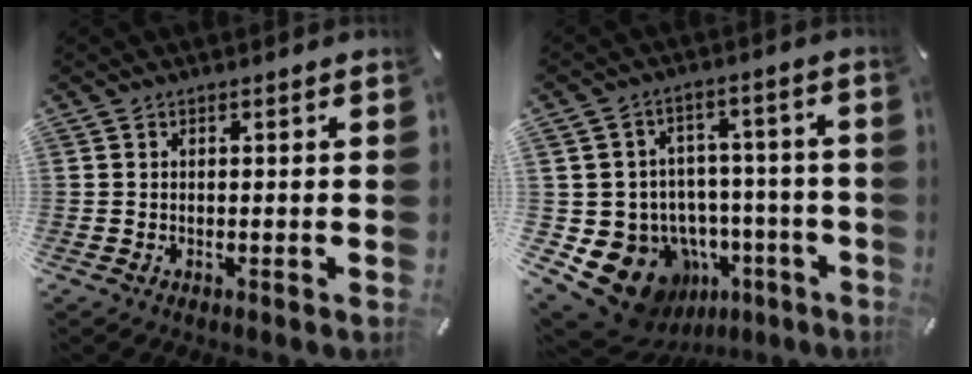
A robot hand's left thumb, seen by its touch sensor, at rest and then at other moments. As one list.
[{"total": 14.0, "force": [-5.6, 11.9, 4.8], "torque": [-0.082, 0.022, -0.069]}]